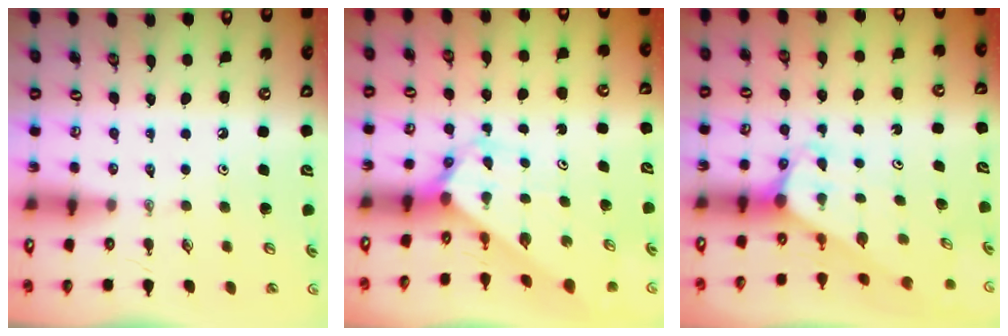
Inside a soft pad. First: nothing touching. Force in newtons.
{"total": 2.5, "press": 2.5, "slide": 0.2}
{"total": 3.0, "press": 3.0, "slide": 0.1}